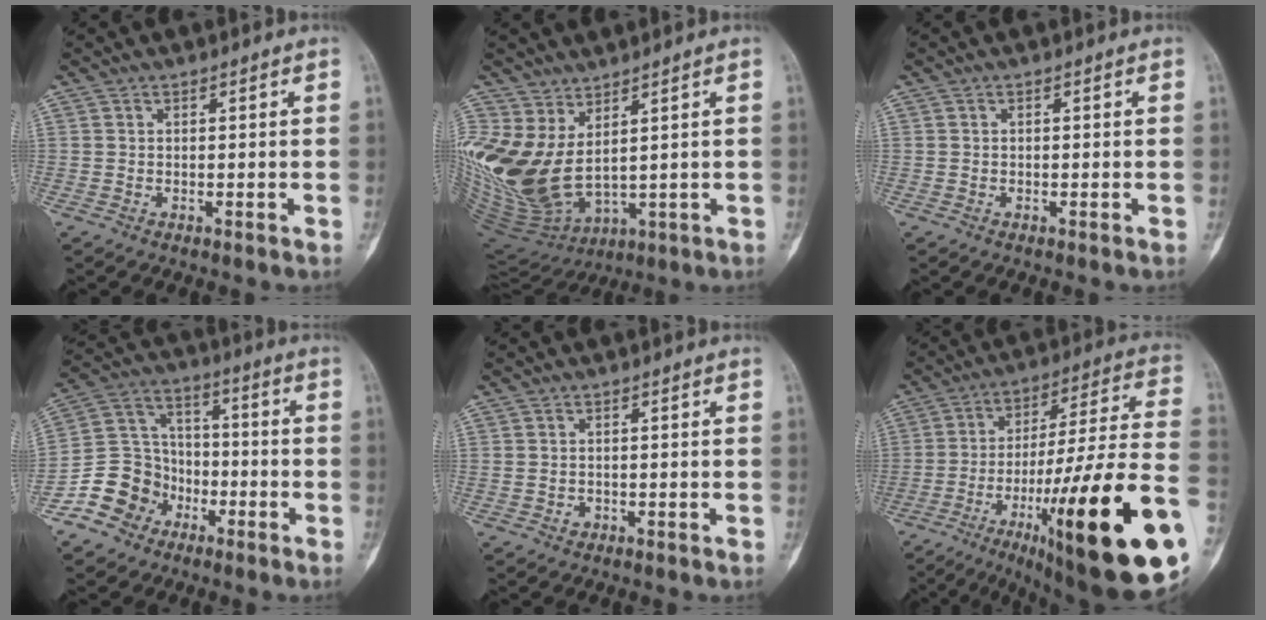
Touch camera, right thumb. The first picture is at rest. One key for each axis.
{"total": 15.7, "fx": 4.0, "fy": 8.6, "fz": 12.5, "tx": -0.267, "ty": -0.041, "tz": 0.108}
{"total": 0.0}
{"total": 12.2, "fx": -6.3, "fy": 10.0, "fz": 3.0, "tx": -0.014, "ty": 0.081, "tz": -0.116}
{"total": 1.0, "fx": -0.3, "fy": 0.9, "fz": 0.3, "tx": -0.004, "ty": 0.006, "tz": 0.000}
{"total": 32.3, "fx": -12.5, "fy": 5.5, "fz": 29.2, "tx": -0.386, "ty": 0.046, "tz": -0.185}